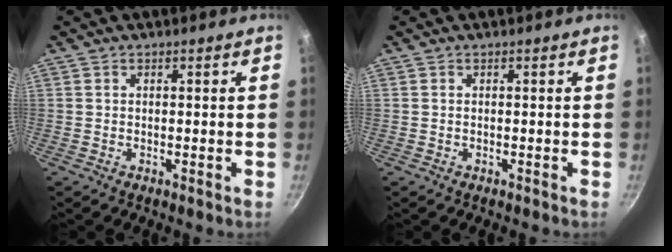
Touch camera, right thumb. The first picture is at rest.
{"total": 0.0}